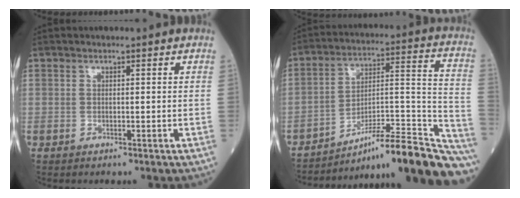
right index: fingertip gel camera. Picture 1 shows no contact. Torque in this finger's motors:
{"motor_torque": [0.02, -0.75, 0.15, 0.02]}